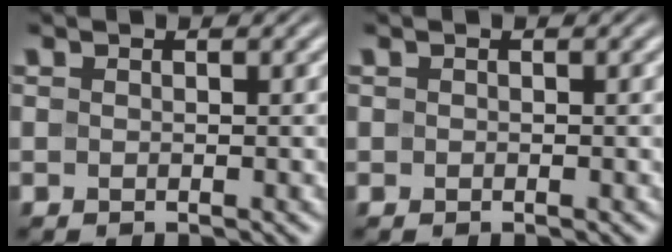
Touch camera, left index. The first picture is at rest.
{"total": 0.0}